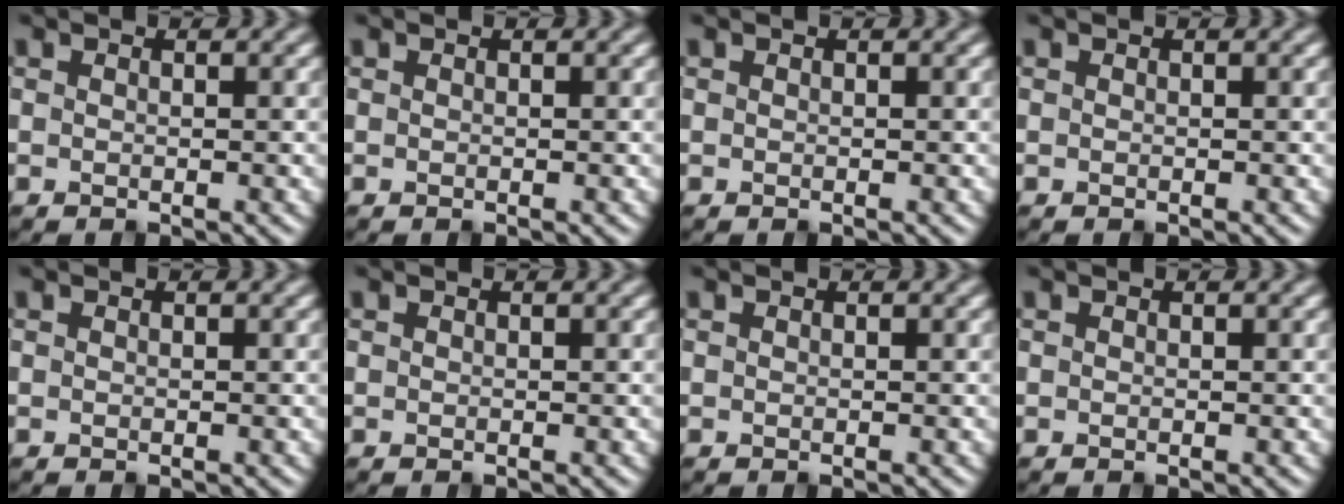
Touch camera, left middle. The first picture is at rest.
{"total": 0.0}
{"total": 0.0}
{"total": 0.0}
{"total": 0.0}
{"total": 0.0}
{"total": 0.0}
{"total": 0.0}